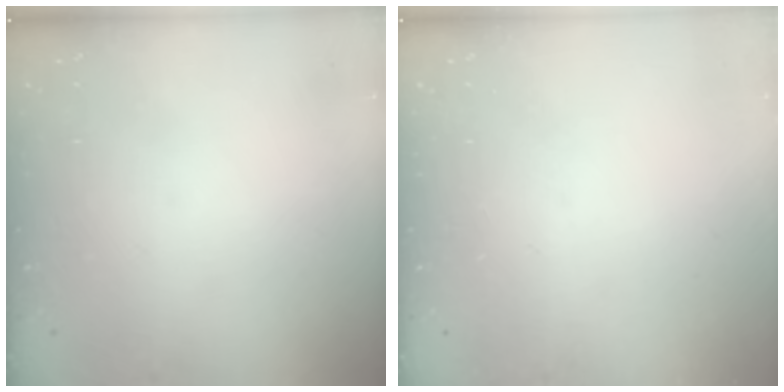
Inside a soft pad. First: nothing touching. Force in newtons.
{"total": 0.0}